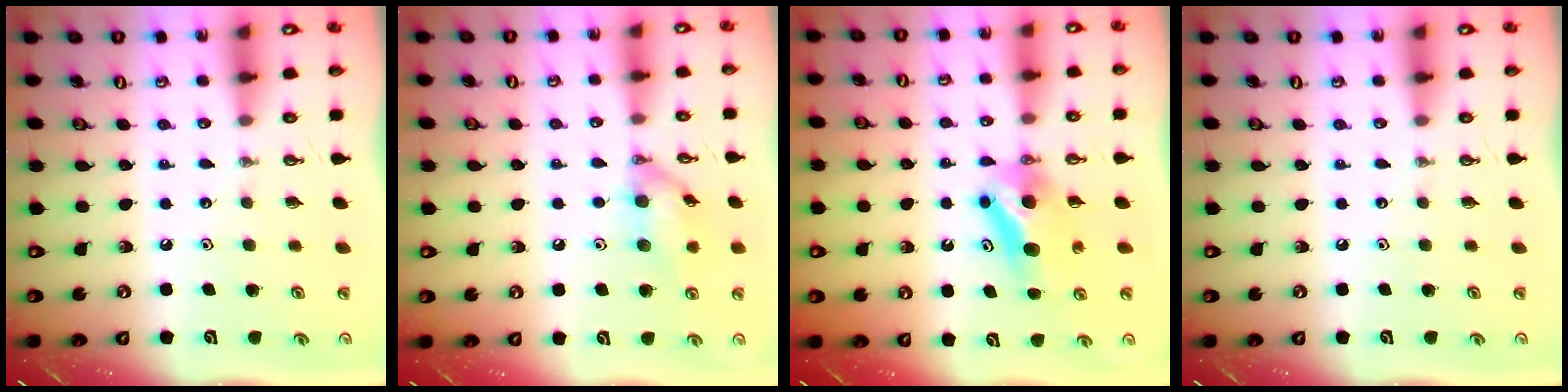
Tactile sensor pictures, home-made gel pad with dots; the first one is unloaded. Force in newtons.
{"total": 11.6, "press": 11.6, "slide": 0.4}
{"total": 7.3, "press": 7.0, "slide": 2.2}
{"total": 0.0}